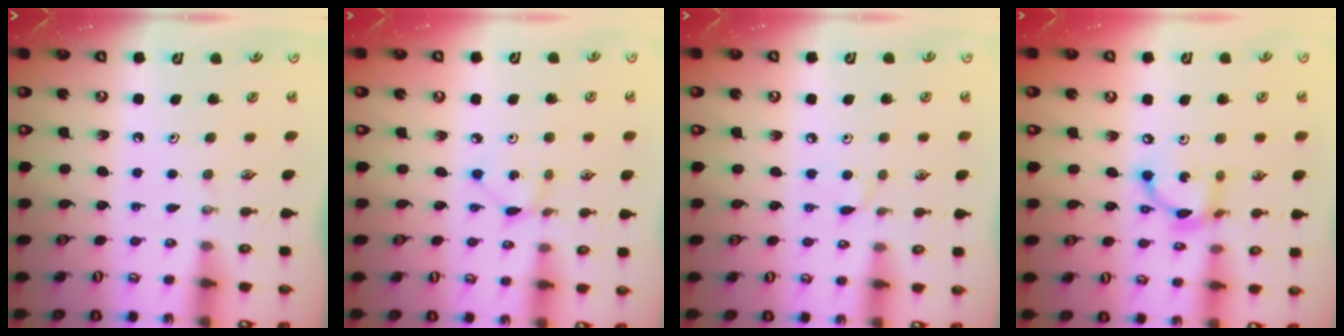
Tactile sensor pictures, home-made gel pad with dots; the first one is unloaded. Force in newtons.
{"total": 2.8, "press": 2.7, "slide": 0.3}
{"total": 3.8, "press": 3.8, "slide": 0.3}
{"total": 11.0, "press": 11.0, "slide": 0.6}